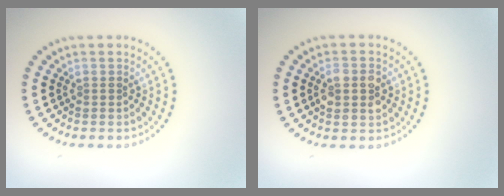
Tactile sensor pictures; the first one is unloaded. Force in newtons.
{"total": 2.8, "press": 2.8, "slide": 0.3}